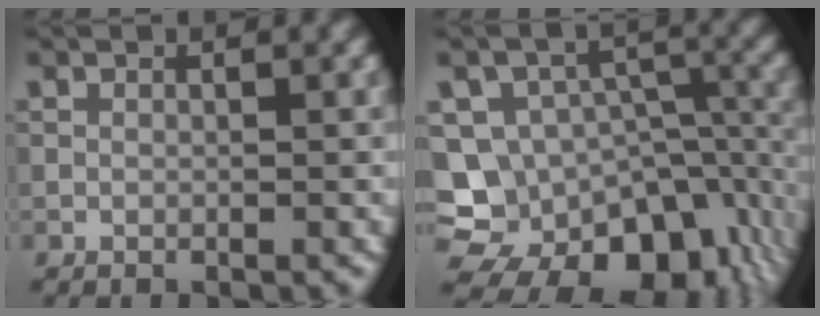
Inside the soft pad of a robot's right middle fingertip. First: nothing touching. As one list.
[{"total": 16.7, "force": [-8.2, 12.1, 8.1], "torque": [-0.123, -0.022, -0.085]}]